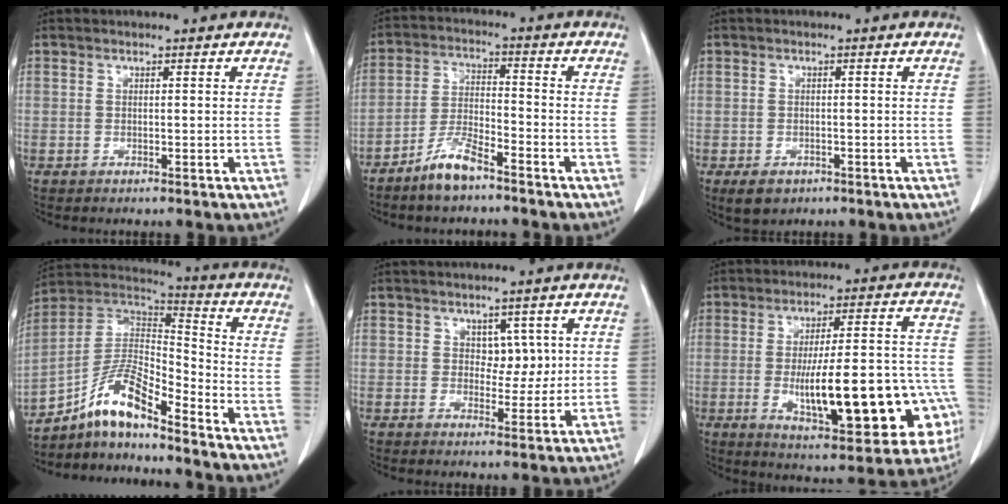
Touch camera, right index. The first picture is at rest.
{"total": 6.4, "force": [-5.0, 1.3, 3.9], "torque": [-0.080, -0.006, -0.098]}
{"total": 3.1, "force": [-1.7, 2.2, 1.3], "torque": [-0.021, -0.001, -0.017]}
{"total": 11.3, "force": [-8.2, 2.0, 7.4], "torque": [-0.146, 0.027, -0.150]}
{"total": 3.8, "force": [1.0, 2.6, 2.6], "torque": [-0.025, 0.002, 0.018]}
{"total": 22.7, "force": [-5.4, 5.6, 21.3], "torque": [-0.248, 0.021, -0.056]}